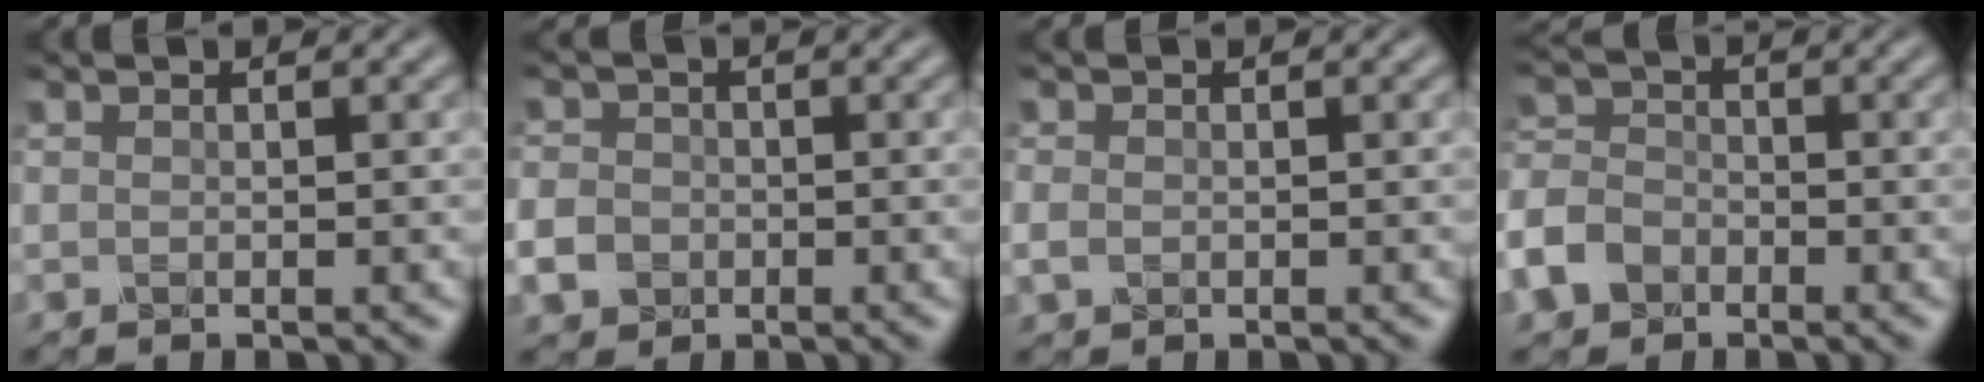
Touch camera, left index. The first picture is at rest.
{"total": 3.4, "force": [-1.2, 2.9, 1.2], "torque": [-0.023, -0.005, -0.031]}
{"total": 1.4, "force": [-0.3, 1.1, 0.7], "torque": [-0.017, -0.004, -0.008]}
{"total": 5.7, "force": [-3.3, 4.0, 2.4], "torque": [-0.059, -0.013, -0.072]}